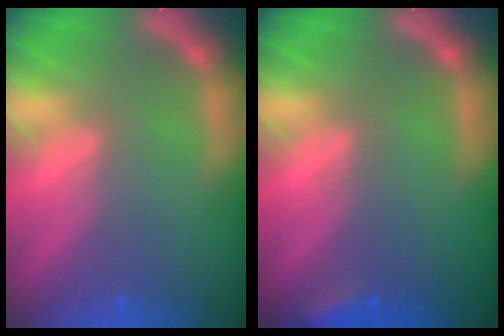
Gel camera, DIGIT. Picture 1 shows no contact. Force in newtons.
{"total": 1.9}